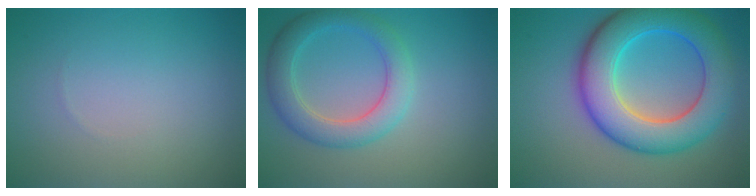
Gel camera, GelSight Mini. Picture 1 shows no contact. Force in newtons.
{"total": 4.2, "press": 4.2, "slide": 0.1}
{"total": 9.7, "press": 9.7, "slide": 0.3}